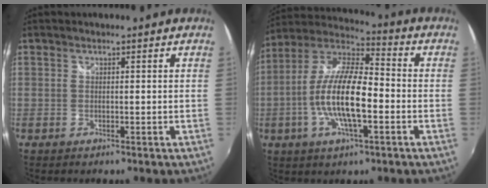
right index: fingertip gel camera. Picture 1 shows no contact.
{"total": 15.6, "force": [-3.6, 4.9, 14.3], "torque": [-0.281, -0.001, -0.073]}